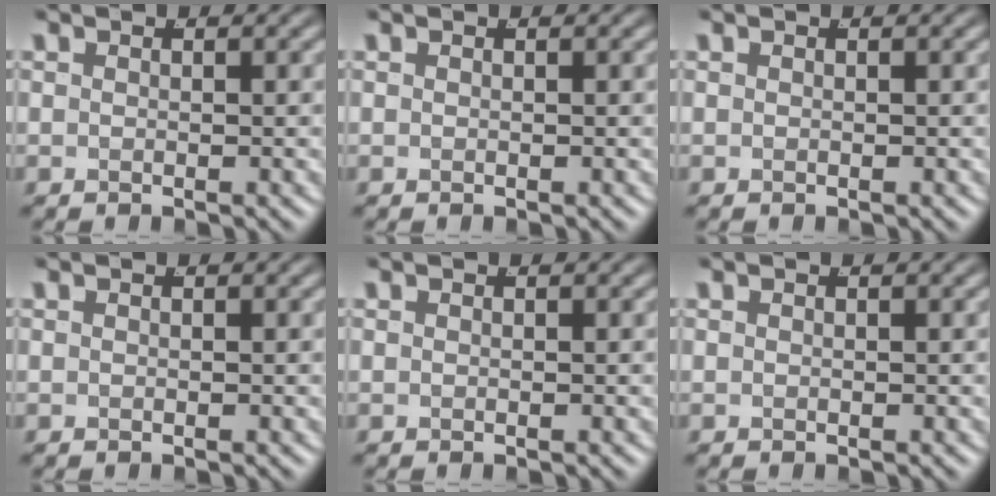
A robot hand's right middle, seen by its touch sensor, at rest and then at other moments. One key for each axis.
{"total": 0.0}
{"total": 0.0}
{"total": 0.0}
{"total": 0.0}
{"total": 0.0}